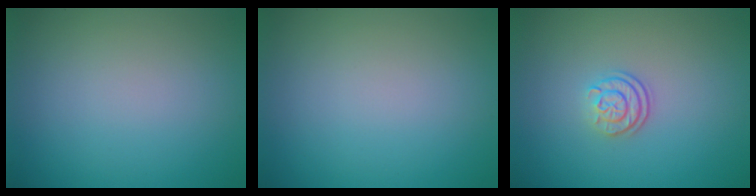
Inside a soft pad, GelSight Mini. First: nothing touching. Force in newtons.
{"total": 0.0}
{"total": 2.4, "press": 1.8, "slide": 1.5}